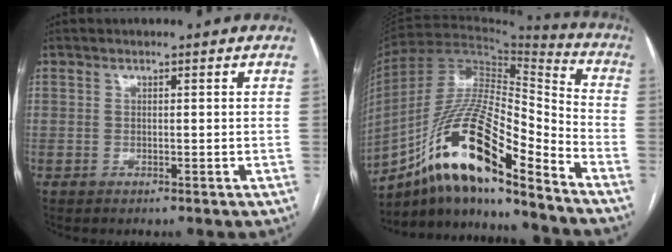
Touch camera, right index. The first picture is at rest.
{"total": 20.3, "force": [-12.7, 3.5, 15.5], "torque": [-0.292, 0.003, -0.223]}